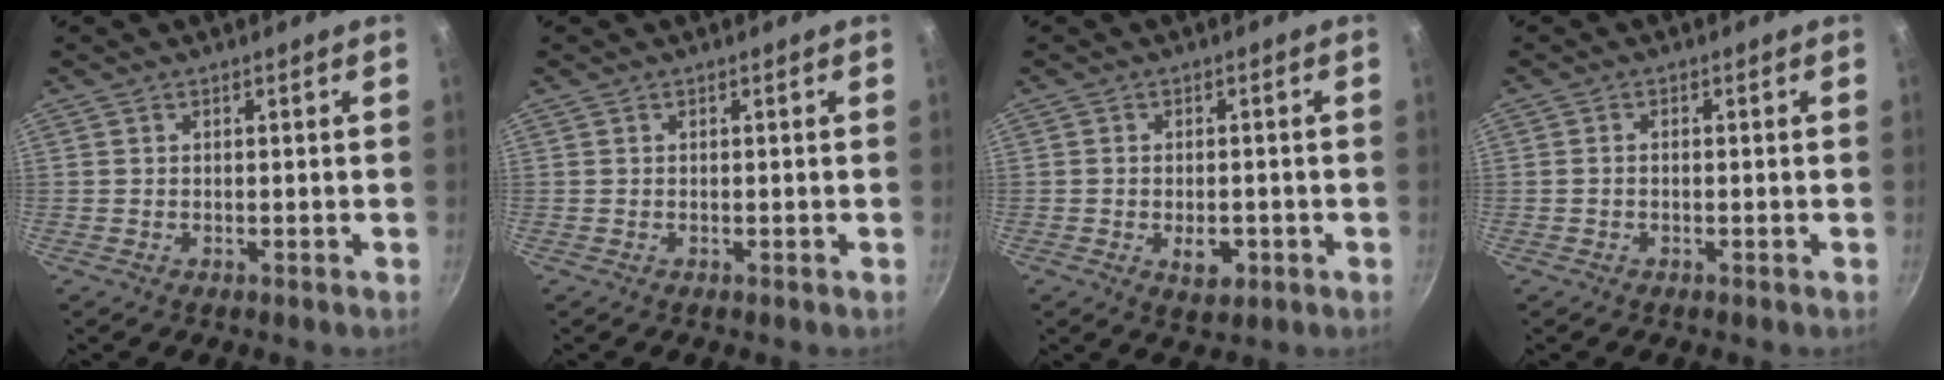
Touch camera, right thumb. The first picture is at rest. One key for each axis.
{"total": 0.0}
{"total": 4.5, "fx": -1.4, "fy": 2.6, "fz": 3.3, "tx": -0.037, "ty": 0.006, "tz": -0.015}
{"total": 0.8, "fx": -0.3, "fy": 0.5, "fz": 0.6, "tx": -0.014, "ty": 0.007, "tz": -0.007}